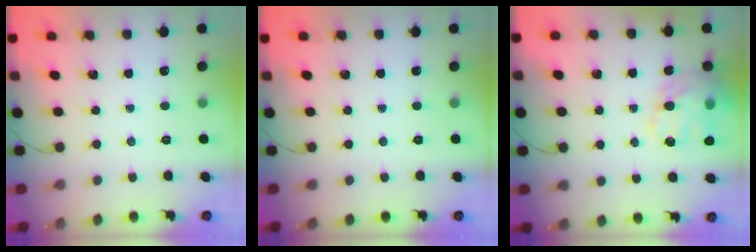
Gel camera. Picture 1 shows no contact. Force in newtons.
{"total": 0.0}
{"total": 19.4, "press": 19.1, "slide": 3.4}